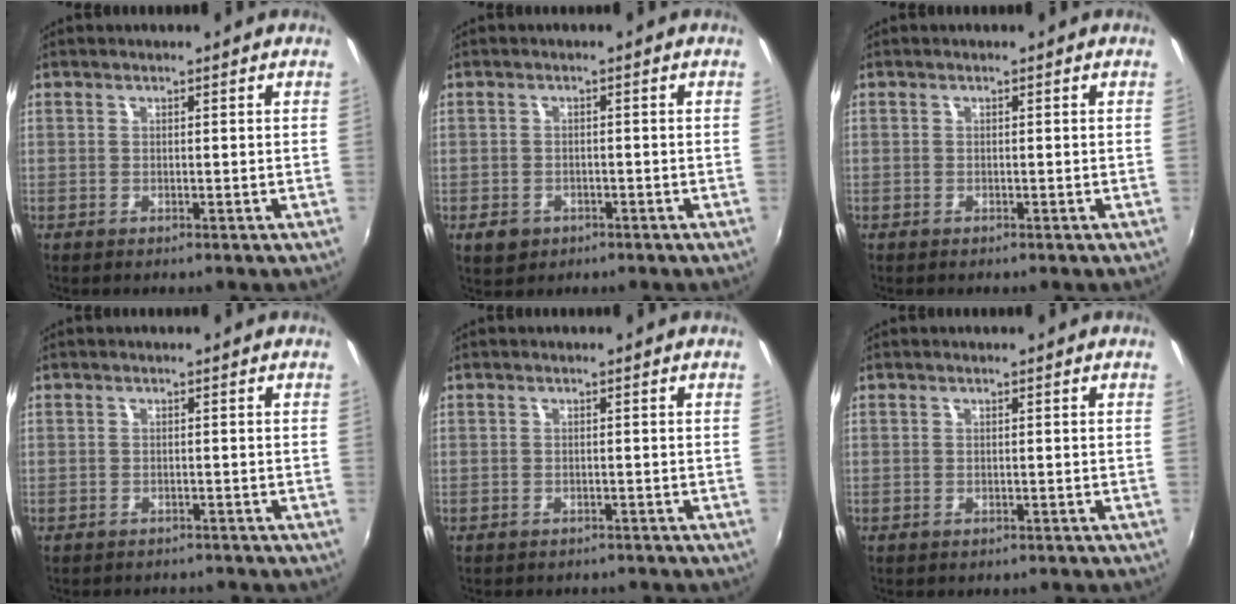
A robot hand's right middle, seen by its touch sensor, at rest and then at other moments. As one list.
[{"total": 3.5, "force": [-1.8, 2.6, 1.6], "torque": [-0.038, 0.000, -0.024]}, {"total": 0.6, "force": [-0.4, 0.5, 0.0], "torque": [-0.001, 0.002, -0.006]}, {"total": 4.1, "force": [-3.6, 1.8, 0.8], "torque": [-0.020, 0.004, -0.047]}, {"total": 3.7, "force": [-3.1, 1.8, 0.8], "torque": [-0.016, 0.005, -0.038]}, {"total": 1.9, "force": [-1.7, 0.8, 0.5], "torque": [-0.011, -0.003, -0.018]}]